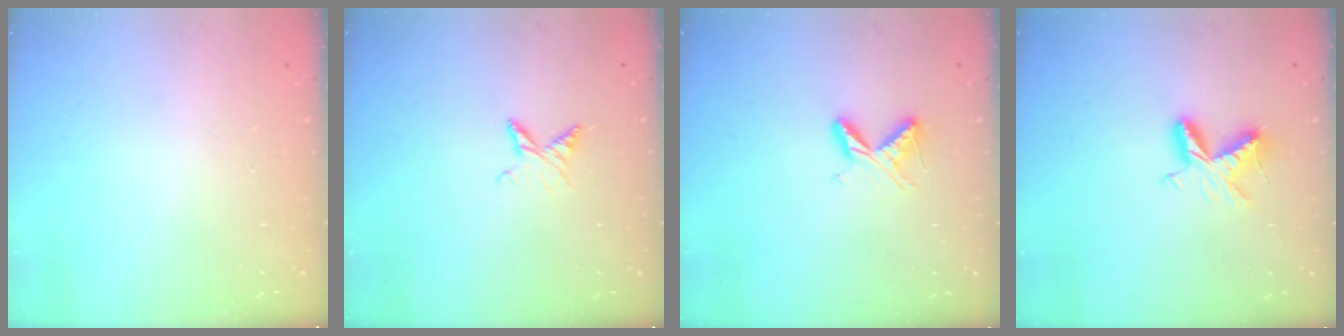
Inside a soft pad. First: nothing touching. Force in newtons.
{"total": 6.0, "press": 5.9, "slide": 0.6}
{"total": 6.1, "press": 6.0, "slide": 0.6}
{"total": 7.0, "press": 7.0, "slide": 0.5}